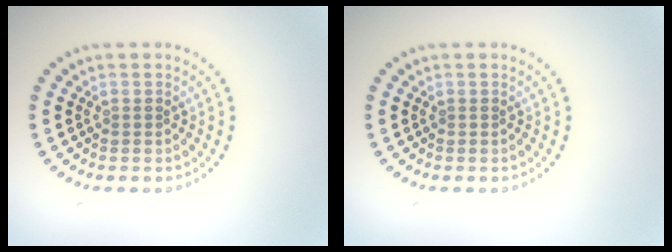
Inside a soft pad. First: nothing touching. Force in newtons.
{"total": 0.0}